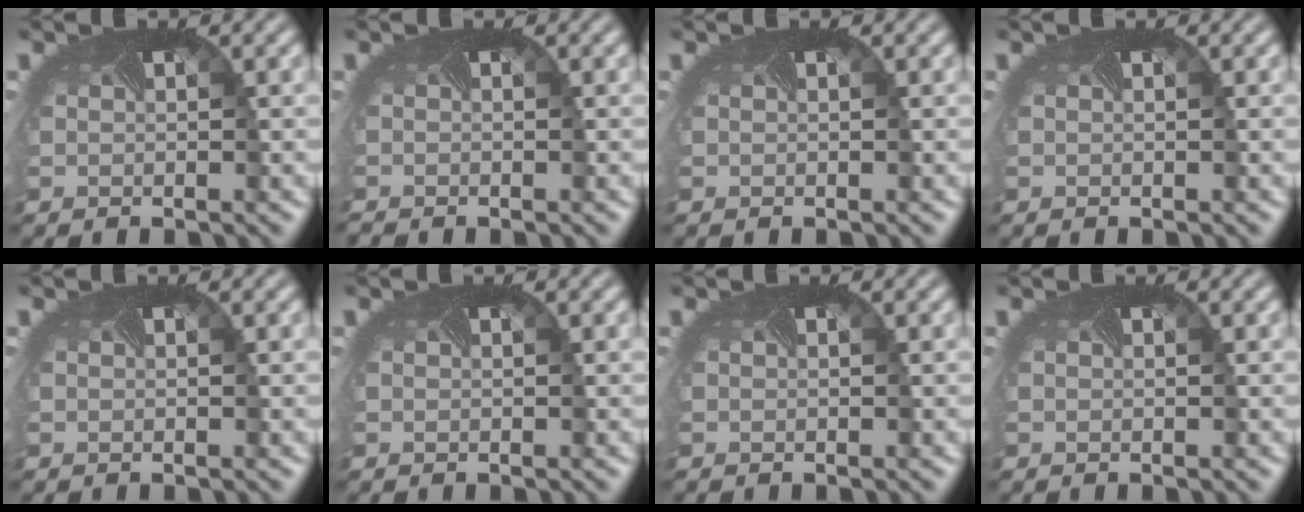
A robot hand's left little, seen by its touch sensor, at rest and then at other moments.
{"total": 0.8, "force": [-0.7, -0.4, -0.1], "torque": [-0.002, -0.005, -0.012]}
{"total": 0.0}
{"total": 0.0}
{"total": 0.0}
{"total": 0.0}
{"total": 0.0}
{"total": 0.0}